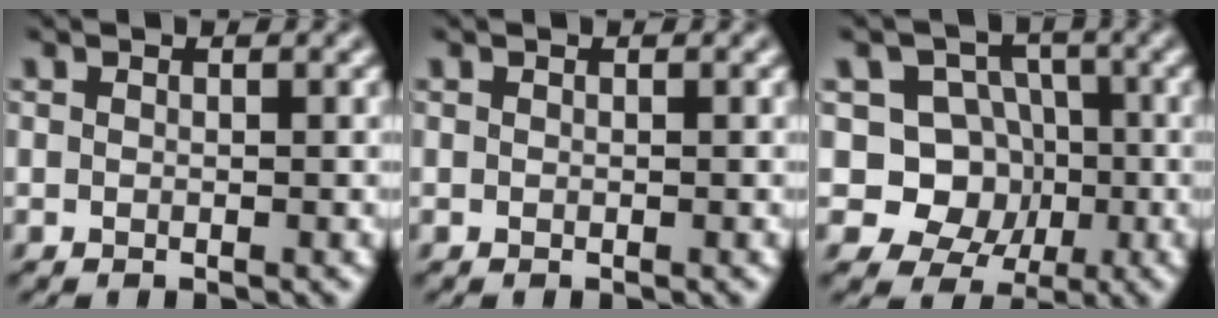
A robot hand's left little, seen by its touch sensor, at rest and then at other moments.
{"total": 0.0}
{"total": 7.1, "force": [-0.7, 6.4, 3.0], "torque": [-0.029, 0.011, -0.041]}